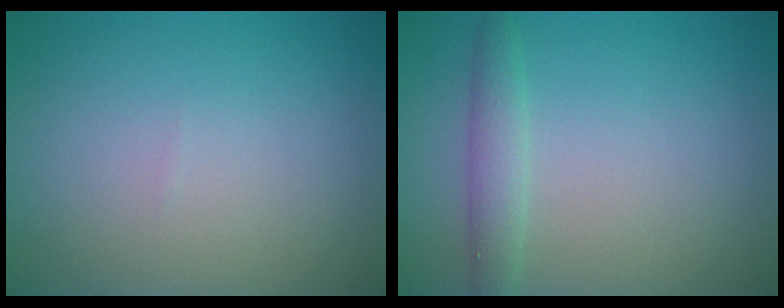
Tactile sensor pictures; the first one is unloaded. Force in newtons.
{"total": 2.1, "press": 2.1, "slide": 0.1}